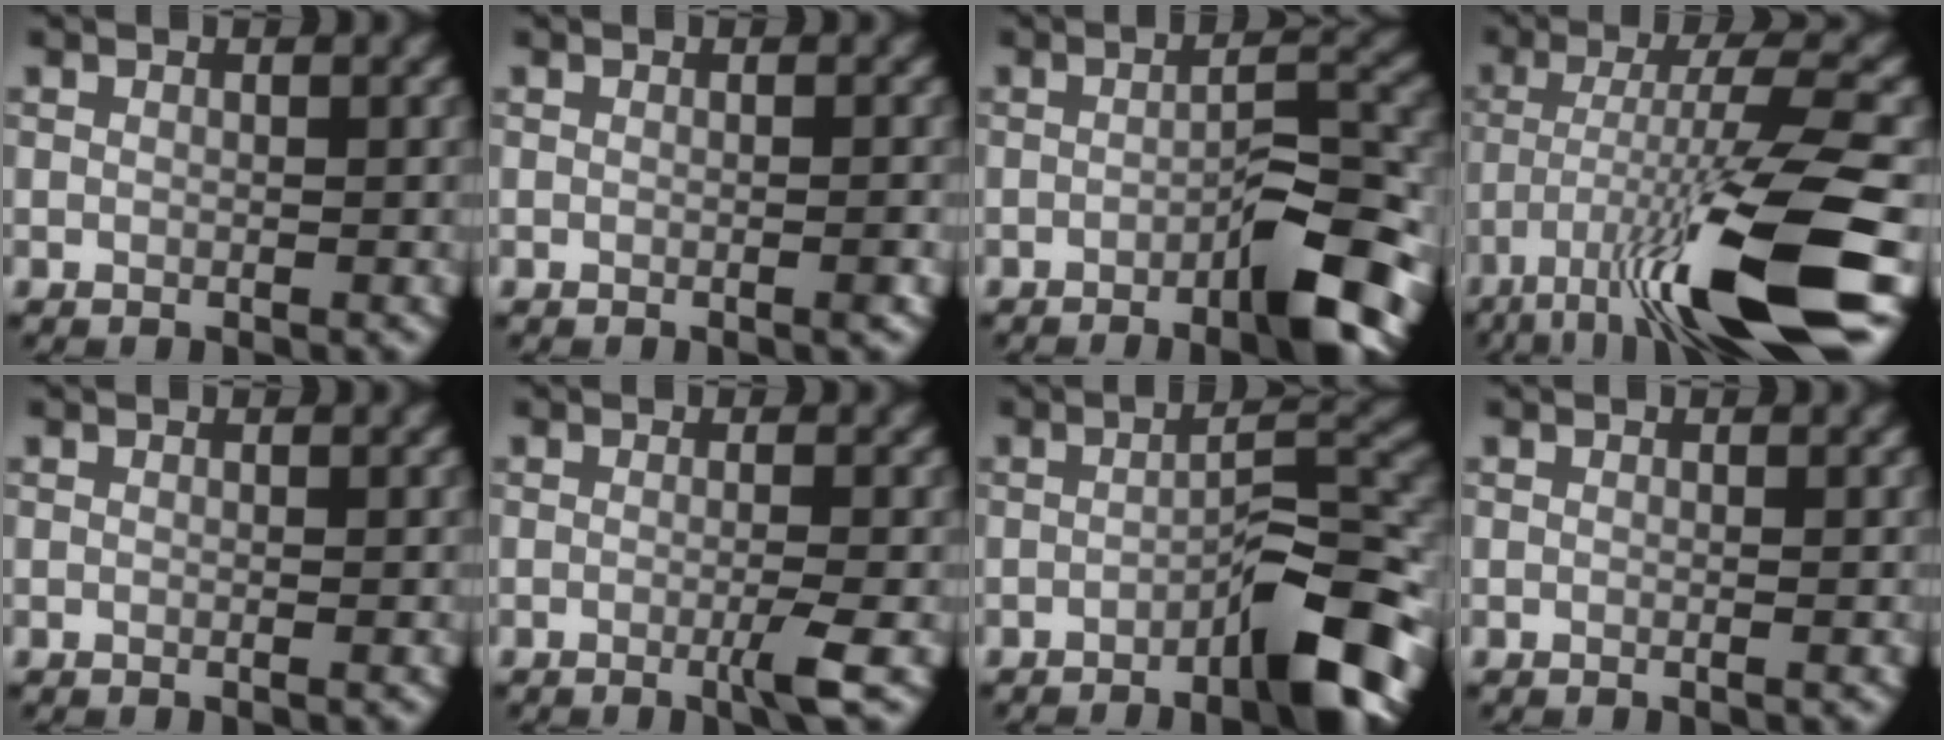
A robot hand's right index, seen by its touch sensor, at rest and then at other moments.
{"total": 0.8, "force": [-0.3, 0.0, 0.7], "torque": [-0.009, 0.003, -0.006]}
{"total": 6.7, "force": [-3.3, 1.2, 5.7], "torque": [-0.081, 0.014, -0.051]}
{"total": 13.1, "force": [-6.4, 2.1, 11.3], "torque": [-0.200, -0.004, -0.105]}
{"total": 0.0}
{"total": 2.2, "force": [-0.7, 0.2, 2.0], "torque": [-0.032, -0.003, -0.018]}
{"total": 7.6, "force": [-3.9, 1.4, 6.3], "torque": [-0.084, 0.020, -0.063]}
{"total": 0.5, "force": [-0.1, 0.1, 0.5], "torque": [-0.006, -0.001, -0.003]}